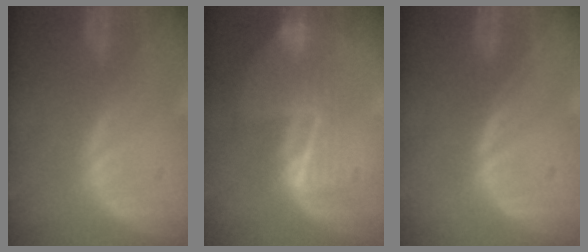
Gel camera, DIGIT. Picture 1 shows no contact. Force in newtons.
{"total": 7.8, "press": 6.9, "slide": 3.7}
{"total": 0.0}